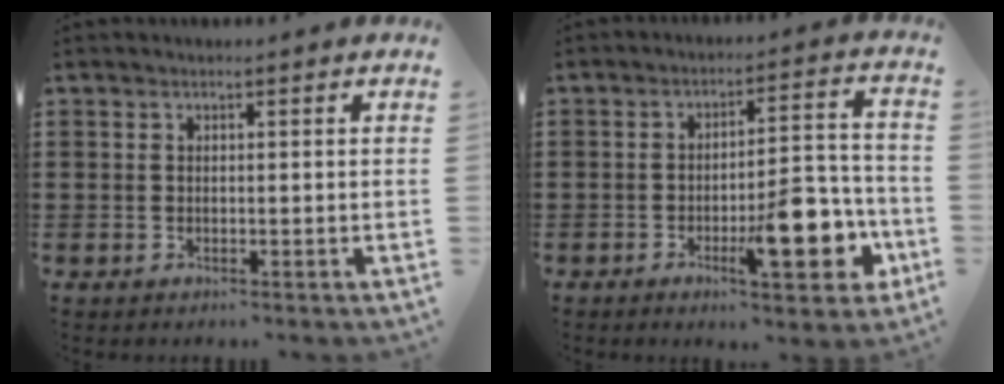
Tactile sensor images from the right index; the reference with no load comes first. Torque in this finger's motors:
{"motor_torque": [1.20, -0.94, 0.44, 0.14]}